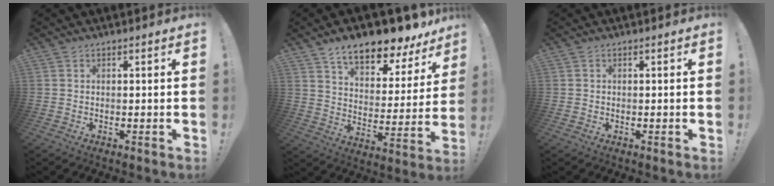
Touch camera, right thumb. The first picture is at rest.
{"total": 13.2, "force": [10.3, 4.4, 6.9], "torque": [-0.116, -0.080, 0.174]}
{"total": 0.5, "force": [-0.1, 0.5, 0.0], "torque": [0.002, 0.003, -0.002]}